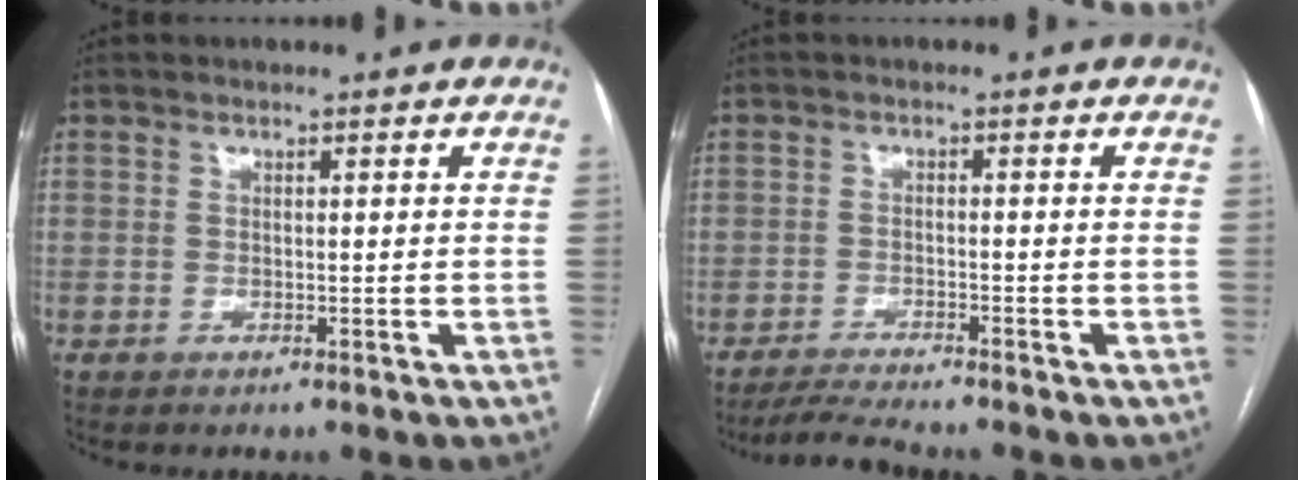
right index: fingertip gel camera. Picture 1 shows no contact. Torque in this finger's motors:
{"motor_torque": [-0.37, -0.35, -0.30, -0.05]}